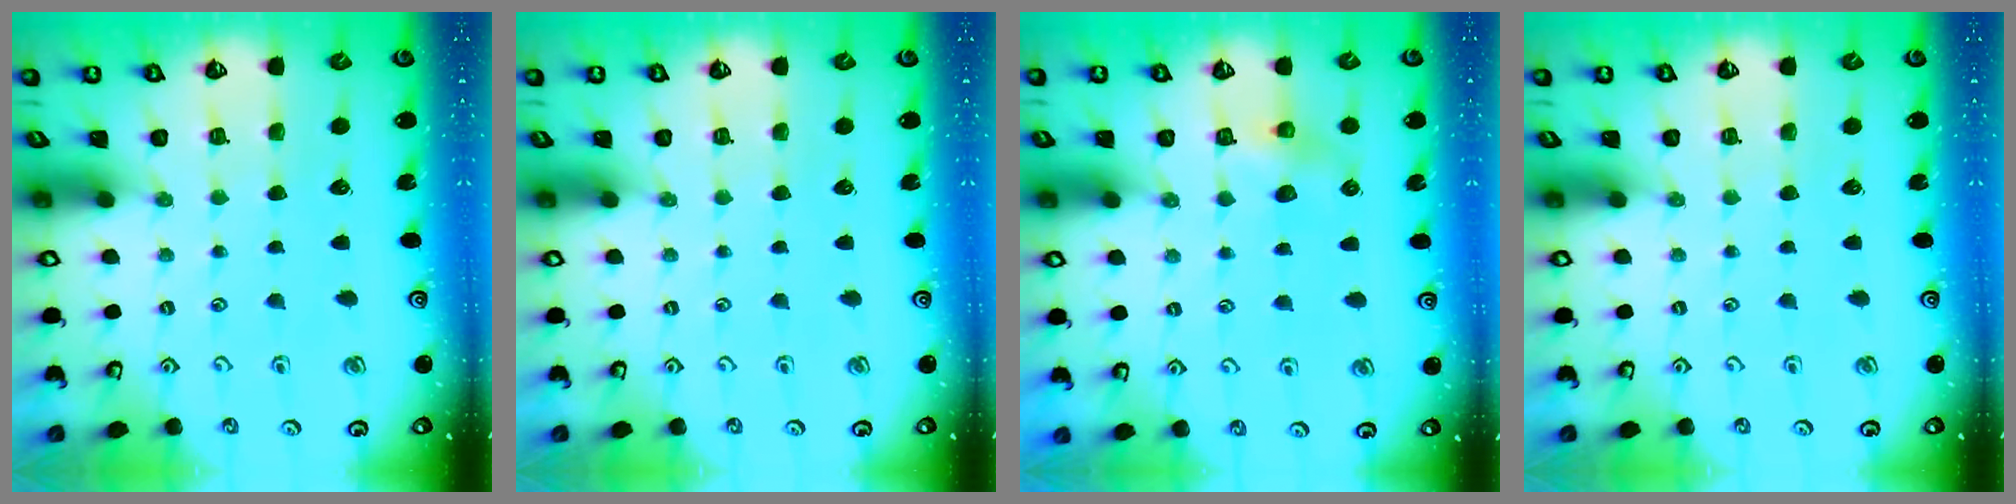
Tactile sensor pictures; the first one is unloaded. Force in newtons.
{"total": 0.0}
{"total": 6.3, "press": 6.3, "slide": 0.6}
{"total": 0.0}